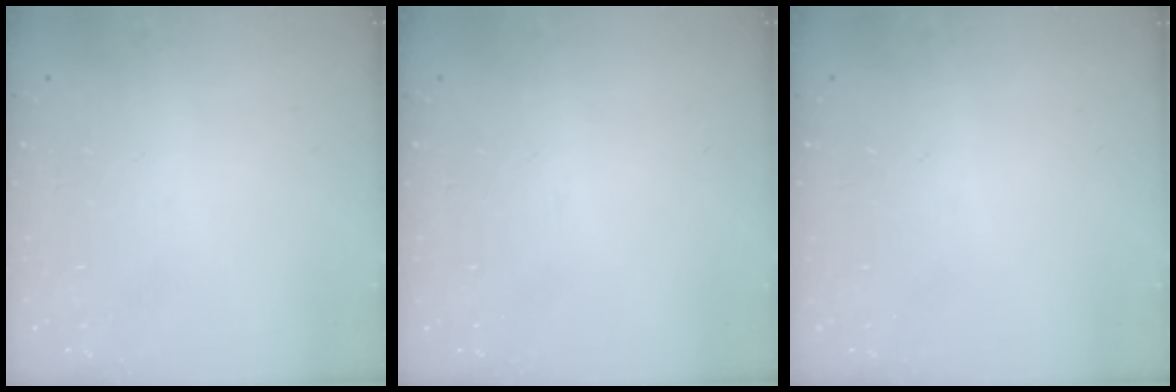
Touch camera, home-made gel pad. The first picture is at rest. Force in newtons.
{"total": 0.0}
{"total": 0.0}